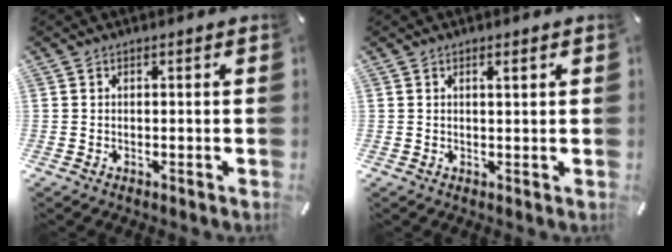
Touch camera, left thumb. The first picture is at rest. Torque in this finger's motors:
{"motor_torque": [-0.14, -0.13, 0.04, -0.10, -0.01]}